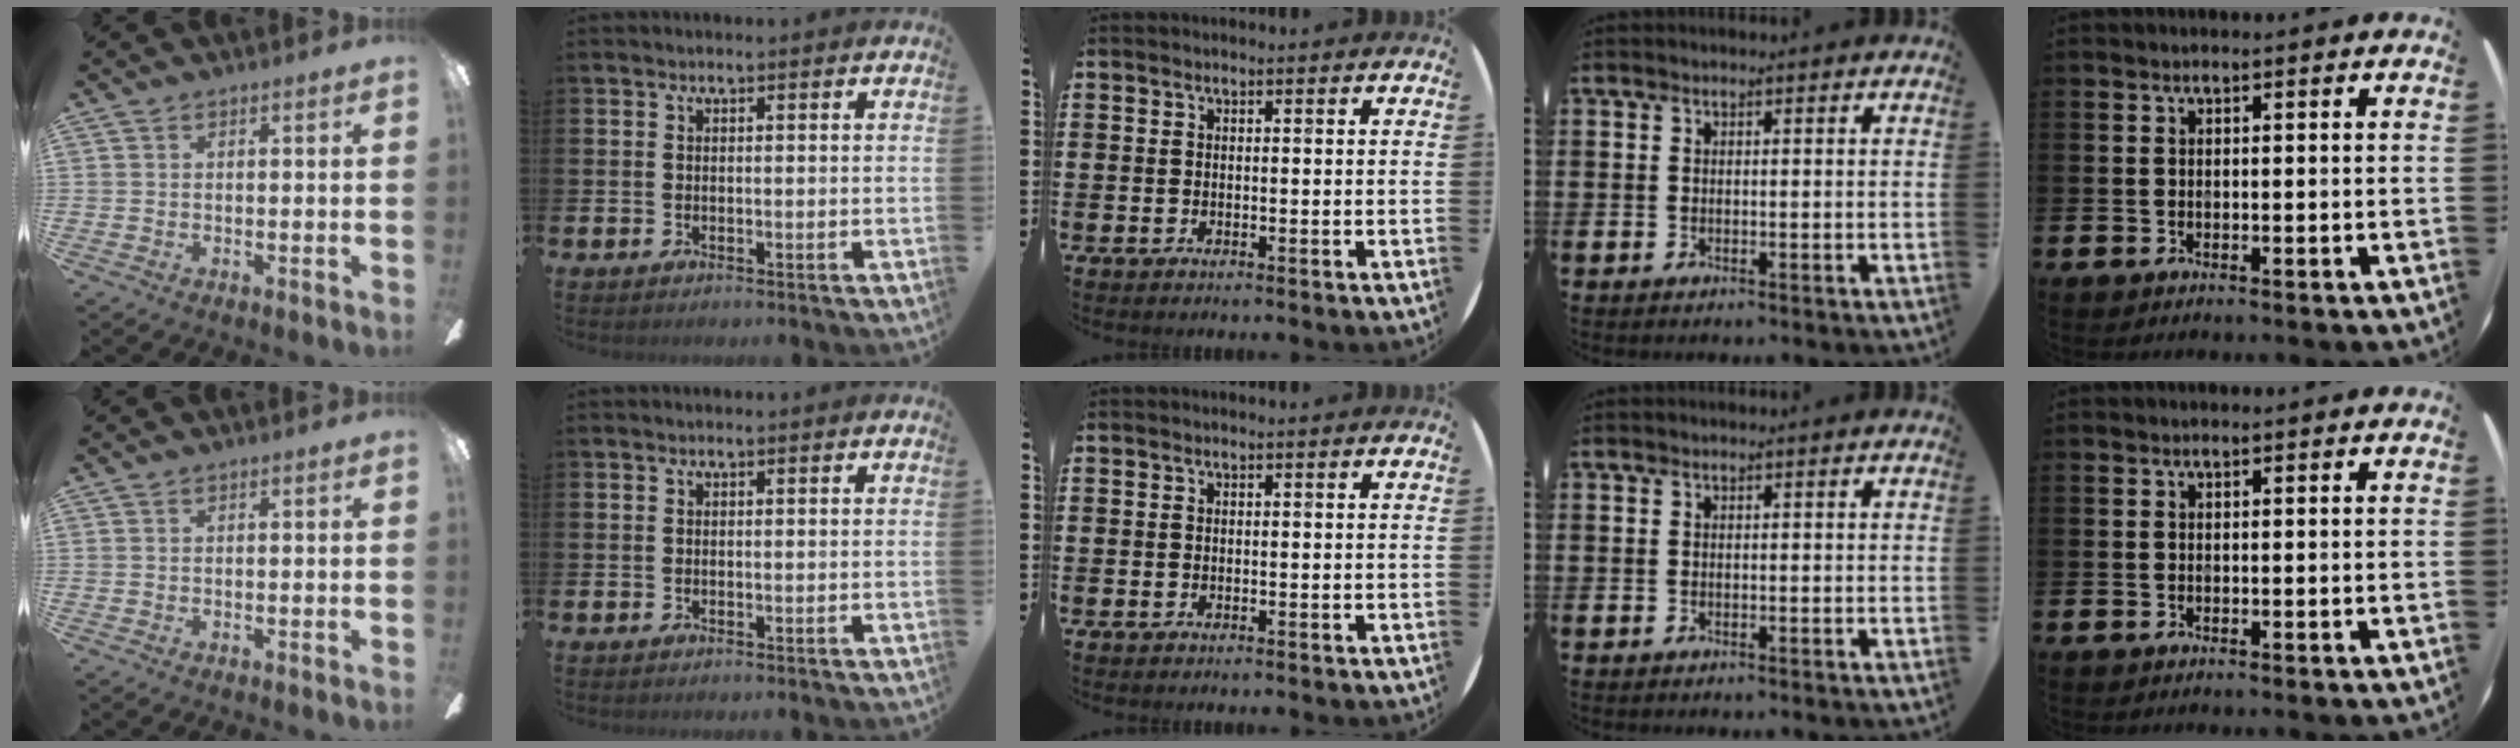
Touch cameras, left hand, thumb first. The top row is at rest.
{}